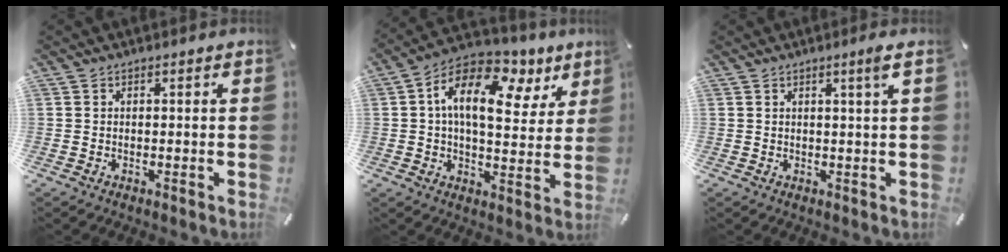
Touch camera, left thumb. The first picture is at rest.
{"total": 16.3, "force": [6.6, 8.2, 12.5], "torque": [-0.221, -0.022, 0.112]}
{"total": 2.9, "force": [1.3, -0.2, 2.6], "torque": [-0.042, -0.006, 0.019]}